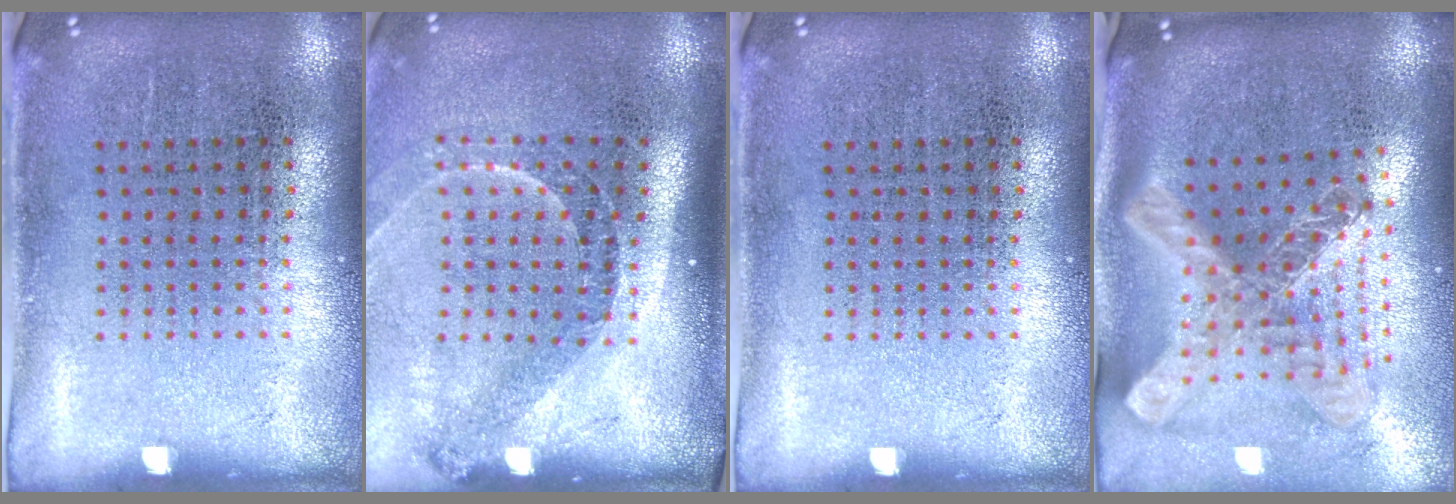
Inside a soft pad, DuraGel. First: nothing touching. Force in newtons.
{"total": 1.6, "press": 1.3, "slide": 0.9}
{"total": 0.0}
{"total": 2.8, "press": 2.0, "slide": 2.0}